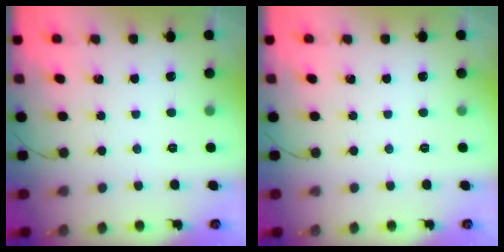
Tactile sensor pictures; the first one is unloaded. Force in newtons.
{"total": 0.0}